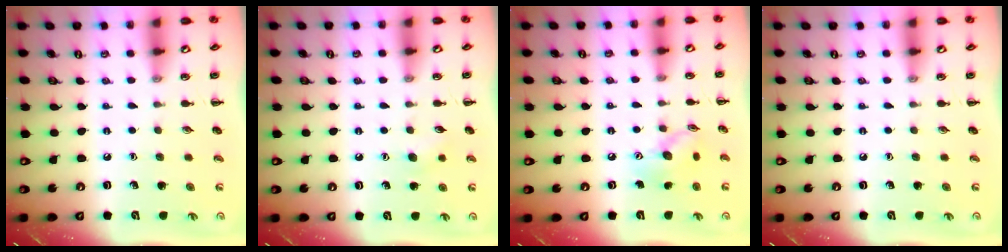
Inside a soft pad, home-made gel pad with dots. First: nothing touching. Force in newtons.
{"total": 5.7, "press": 5.5, "slide": 1.6}
{"total": 9.4, "press": 9.3, "slide": 0.7}
{"total": 0.0}